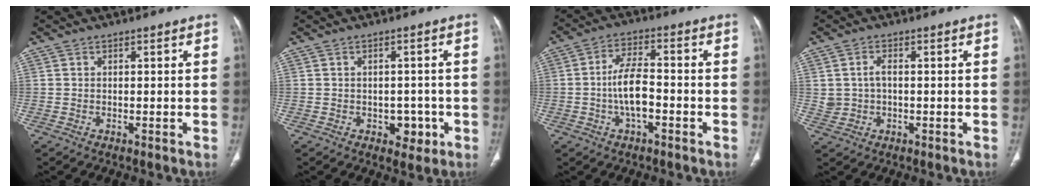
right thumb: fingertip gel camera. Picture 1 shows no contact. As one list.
[{"total": 4.2, "force": [-1.3, 3.1, 2.5], "torque": [-0.007, 0.007, -0.012]}, {"total": 7.6, "force": [-1.8, 3.4, 6.5], "torque": [-0.125, 0.025, -0.036]}, {"total": 3.4, "force": [0.2, 2.4, 2.4], "torque": [-0.042, 0.006, 0.007]}]